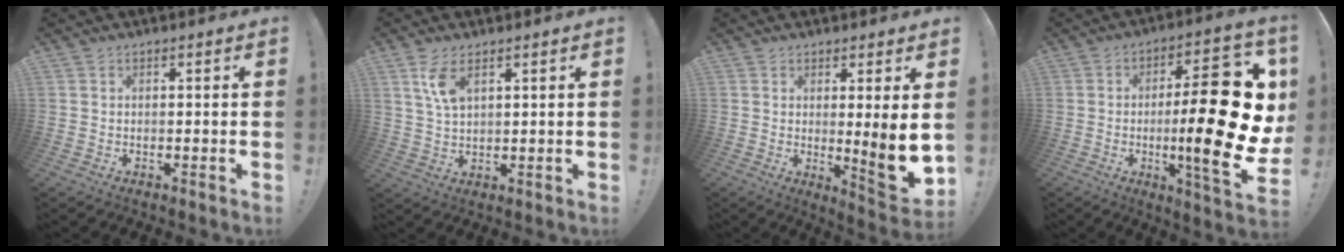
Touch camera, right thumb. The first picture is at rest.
{"total": 6.5, "force": [3.2, 2.9, 4.9], "torque": [-0.089, -0.015, 0.055]}
{"total": 10.4, "force": [0.4, 0.5, 10.4], "torque": [-0.130, -0.028, 0.006]}
{"total": 26.2, "force": [-1.6, 6.4, 25.3], "torque": [-0.383, 0.000, -0.024]}